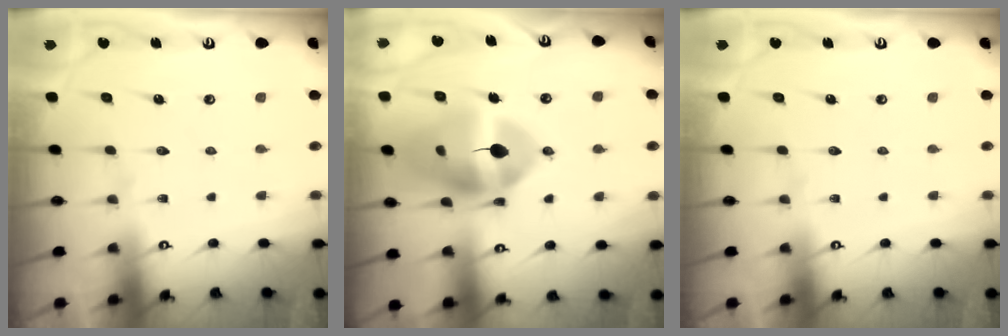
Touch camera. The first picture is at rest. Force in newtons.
{"total": 17.3, "press": 17.2, "slide": 1.7}
{"total": 0.0}